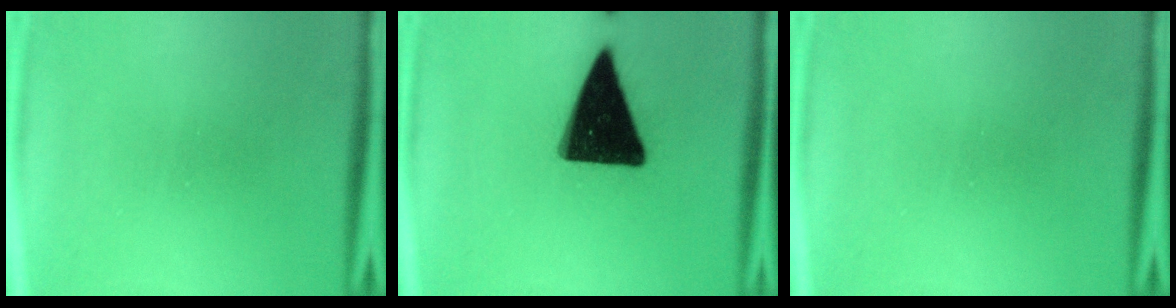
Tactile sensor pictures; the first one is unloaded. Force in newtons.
{"total": 18.5}
{"total": 0.0}